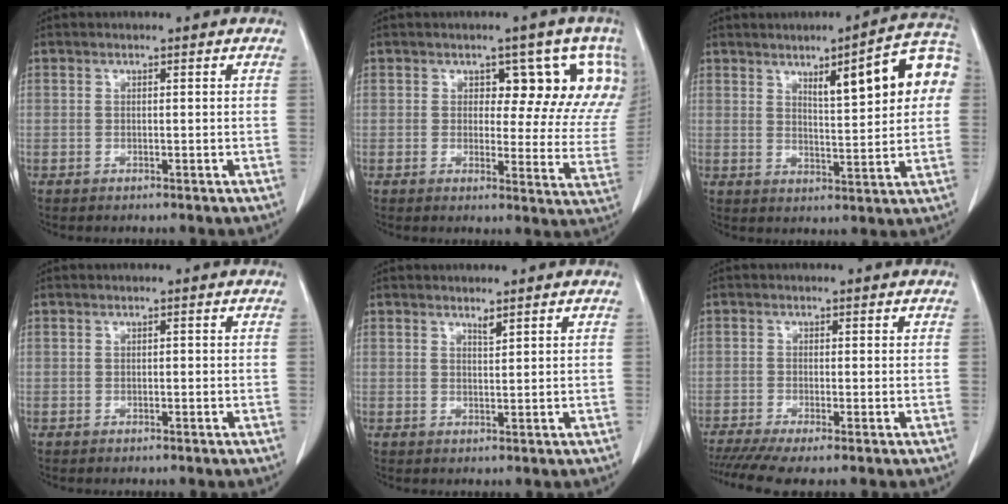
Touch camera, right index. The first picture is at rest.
{"total": 11.2, "force": [5.5, 5.6, 7.9], "torque": [-0.069, -0.001, 0.050]}
{"total": 12.5, "force": [3.8, 2.1, 11.8], "torque": [-0.153, 0.022, 0.050]}
{"total": 0.0}
{"total": 1.1, "force": [0.9, 0.0, 0.5], "torque": [-0.011, -0.007, 0.018]}
{"total": 5.5, "force": [-3.9, 0.6, 3.9], "torque": [-0.068, -0.009, -0.068]}